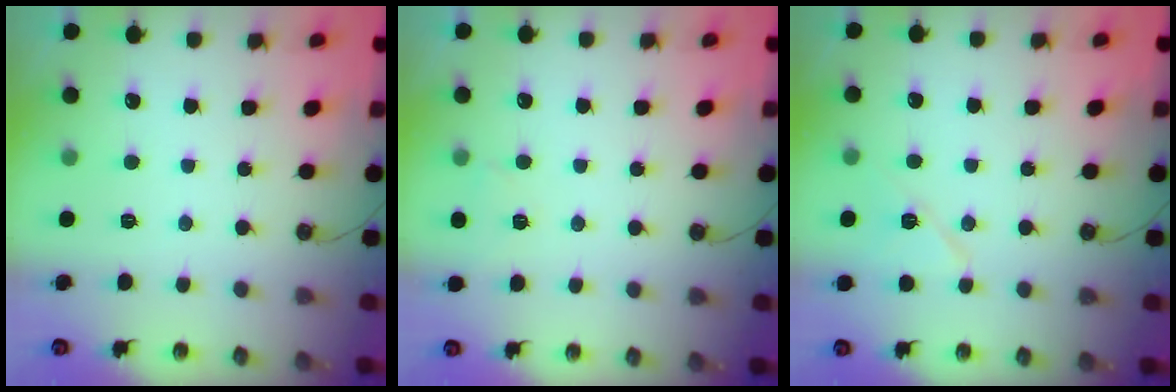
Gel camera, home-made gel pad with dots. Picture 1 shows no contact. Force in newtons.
{"total": 3.8, "press": 3.8, "slide": 0.6}
{"total": 7.9, "press": 7.9, "slide": 1.0}